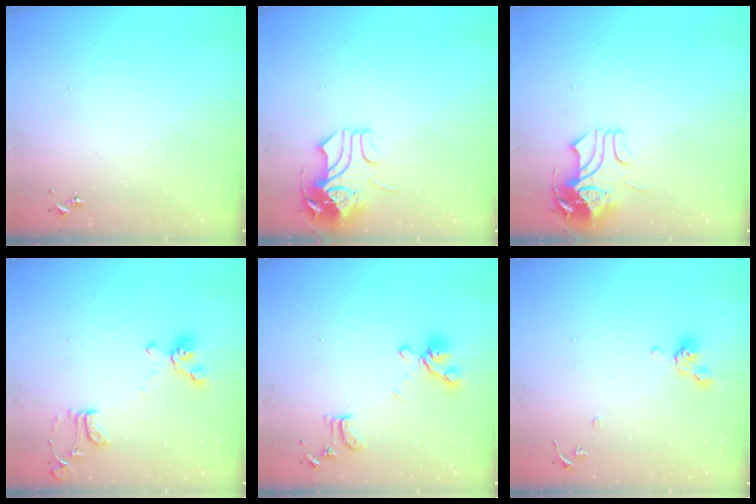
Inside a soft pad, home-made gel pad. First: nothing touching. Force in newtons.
{"total": 9.6, "press": 9.5, "slide": 1.3}
{"total": 9.0, "press": 8.9, "slide": 0.9}
{"total": 12.8, "press": 12.8, "slide": 0.7}
{"total": 14.3, "press": 14.2, "slide": 1.4}
{"total": 8.5, "press": 8.4, "slide": 1.4}